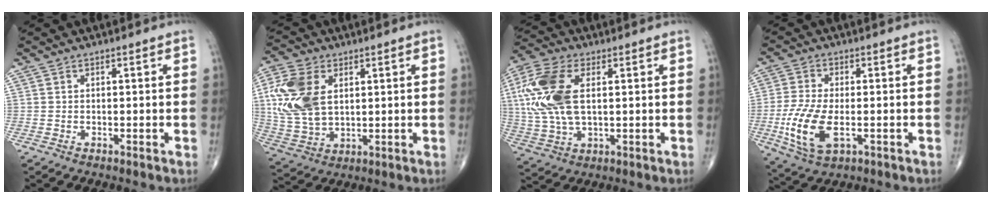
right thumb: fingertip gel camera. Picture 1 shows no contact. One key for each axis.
{"total": 14.2, "fx": 3.3, "fy": 9.0, "fz": 10.4, "tx": -0.224, "ty": -0.005, "tz": 0.070}
{"total": 16.1, "fx": 3.1, "fy": 8.6, "fz": 13.3, "tx": -0.309, "ty": 0.005, "tz": 0.058}
{"total": 11.0, "fx": -2.6, "fy": 5.3, "fz": 9.3, "tx": -0.203, "ty": -0.005, "tz": -0.045}